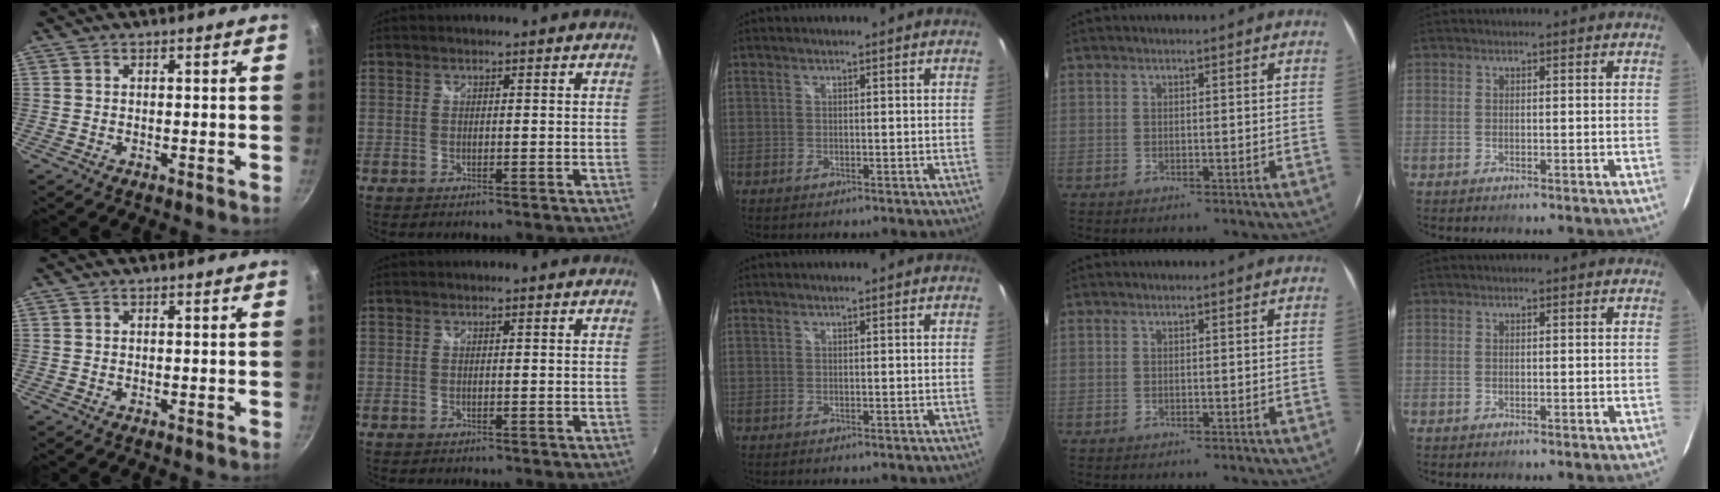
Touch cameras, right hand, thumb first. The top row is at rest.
{}